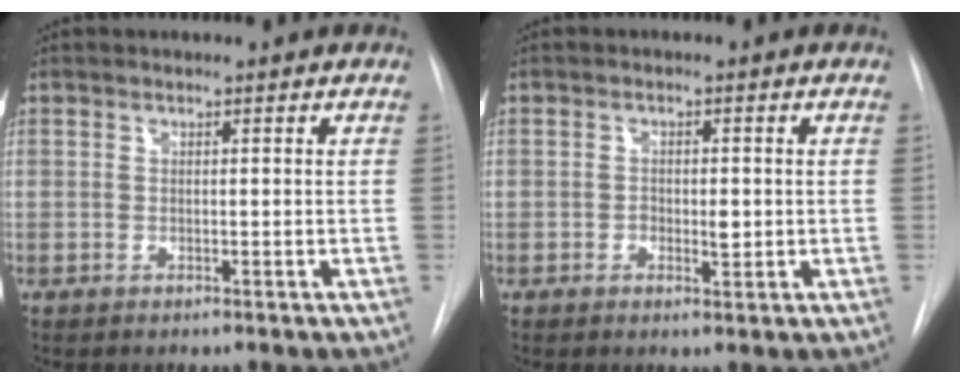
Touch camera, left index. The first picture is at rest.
{"total": 2.4, "force": [-1.2, 1.2, 1.7], "torque": [-0.023, -0.005, -0.015]}